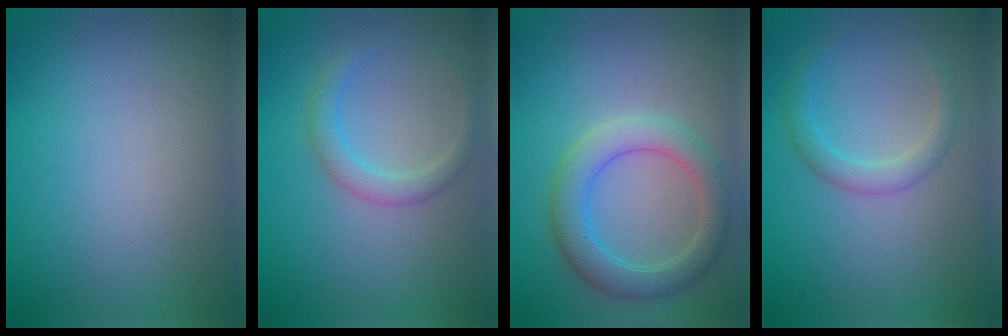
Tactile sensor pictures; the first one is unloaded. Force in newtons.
{"total": 2.1, "press": 2.1, "slide": 0.1}
{"total": 4.4, "press": 4.4, "slide": 0.1}
{"total": 2.0, "press": 2.0, "slide": 0.1}